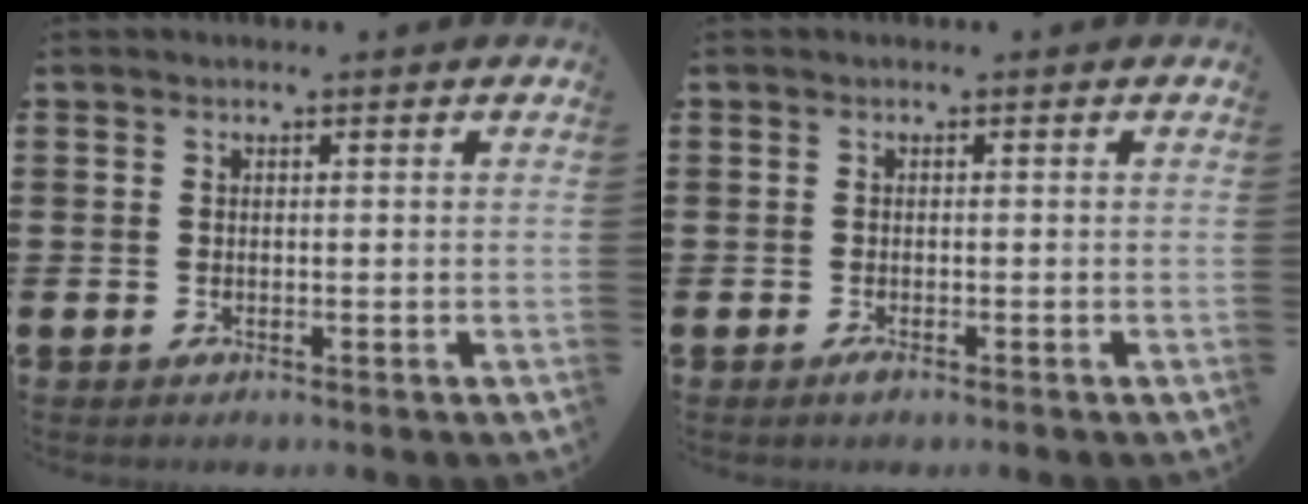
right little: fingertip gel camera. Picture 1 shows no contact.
{"total": 0.8, "force": [-0.4, 0.2, 0.7], "torque": [-0.013, -0.001, -0.008]}